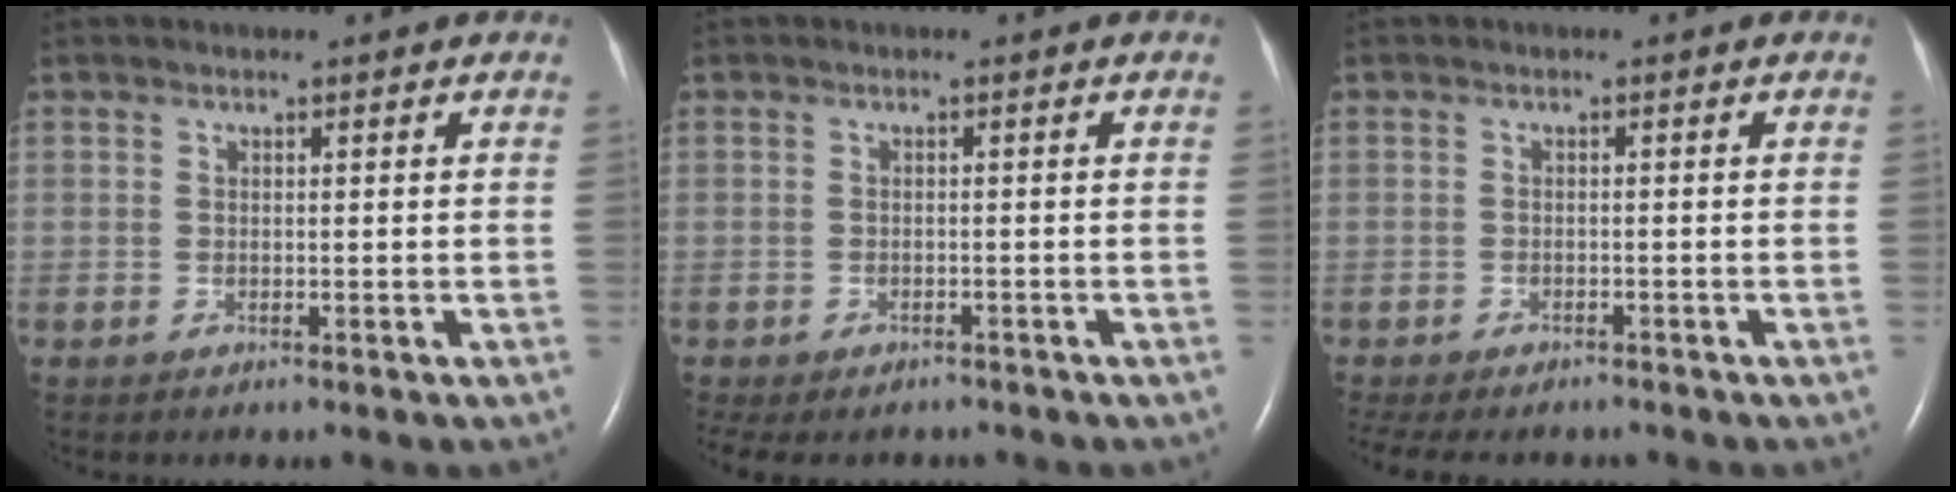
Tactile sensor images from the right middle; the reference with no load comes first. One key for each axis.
{"total": 7.7, "fx": -6.3, "fy": 3.6, "fz": 2.5, "tx": -0.047, "ty": -0.007, "tz": -0.079}
{"total": 10.1, "fx": -8.4, "fy": 3.7, "fz": 4.1, "tx": -0.085, "ty": -0.009, "tz": -0.110}